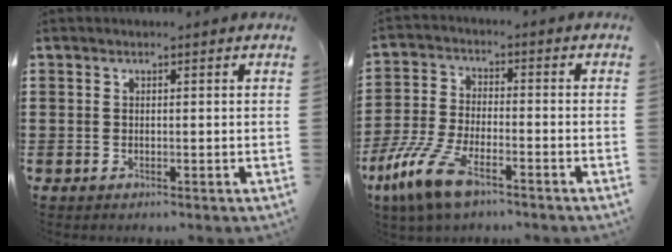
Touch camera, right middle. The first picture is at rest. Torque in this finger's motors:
{"motor_torque": [1.83, -0.30, 0.47, 0.21]}